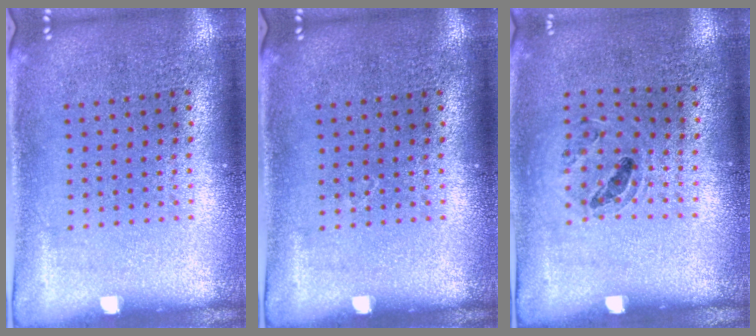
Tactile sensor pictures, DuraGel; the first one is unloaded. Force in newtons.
{"total": 0.0}
{"total": 0.9, "press": 0.9, "slide": 0.3}